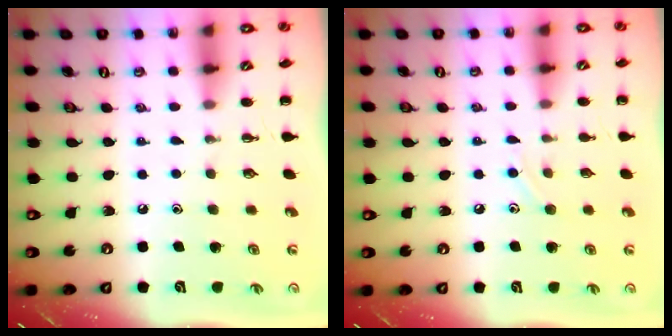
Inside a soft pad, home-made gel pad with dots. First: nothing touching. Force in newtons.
{"total": 6.3, "press": 6.1, "slide": 1.6}